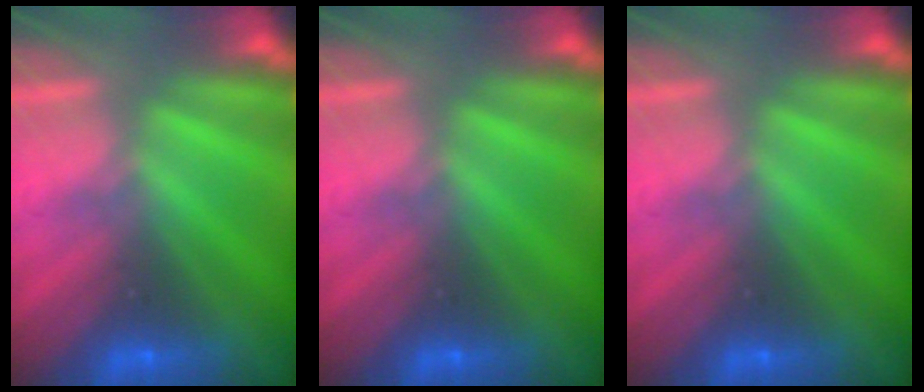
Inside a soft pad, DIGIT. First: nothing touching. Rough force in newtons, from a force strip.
{"total": 0.0}
{"total": 0.0}